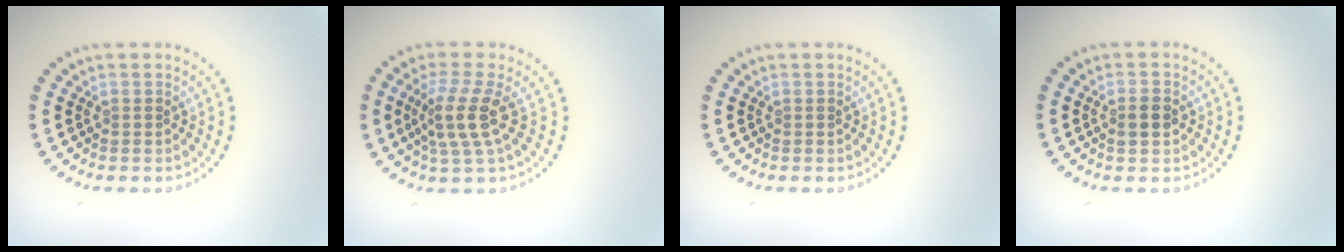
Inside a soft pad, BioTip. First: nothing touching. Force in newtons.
{"total": 3.5, "press": 3.0, "slide": 1.9}
{"total": 0.0}
{"total": 1.7, "press": 1.7, "slide": 0.1}